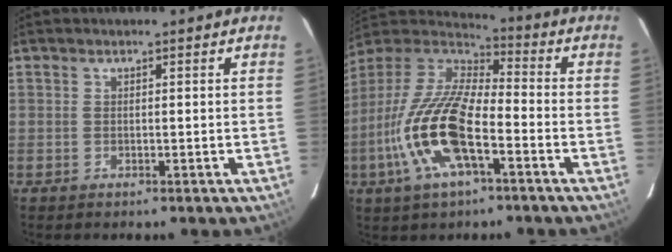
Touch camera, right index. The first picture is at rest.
{"total": 18.5, "force": [-6.7, 6.6, 15.9], "torque": [-0.331, -0.016, -0.138]}